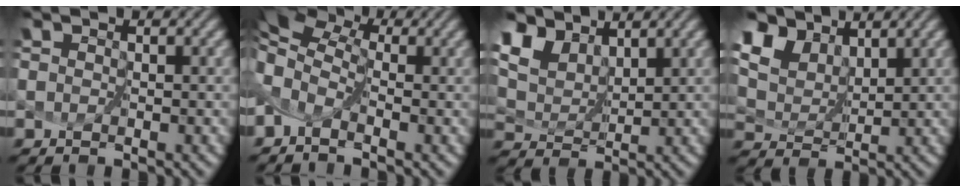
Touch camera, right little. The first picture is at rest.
{"total": 5.8, "force": [1.1, 3.7, 4.4], "torque": [-0.100, 0.024, 0.014]}
{"total": 6.9, "force": [5.4, 3.3, 2.9], "torque": [-0.112, -0.001, 0.112]}
{"total": 9.8, "force": [6.7, 5.6, 4.4], "torque": [-0.140, 0.022, 0.128]}